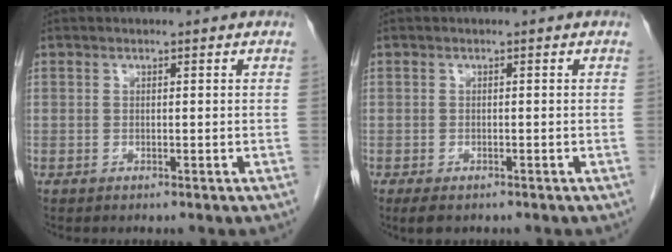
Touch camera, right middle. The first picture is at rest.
{"total": 2.4, "force": [-1.7, 1.0, 1.4], "torque": [-0.025, -0.004, -0.022]}